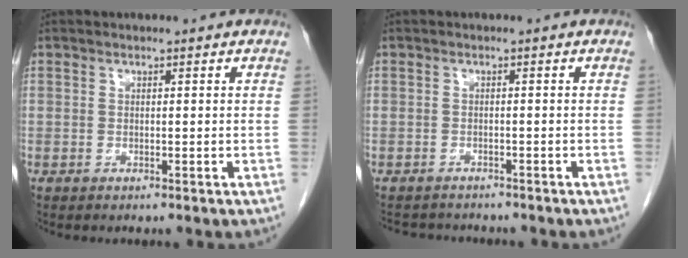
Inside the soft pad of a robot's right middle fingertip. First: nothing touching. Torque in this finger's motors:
{"motor_torque": [0.35, -0.24, -0.03, 0.00]}